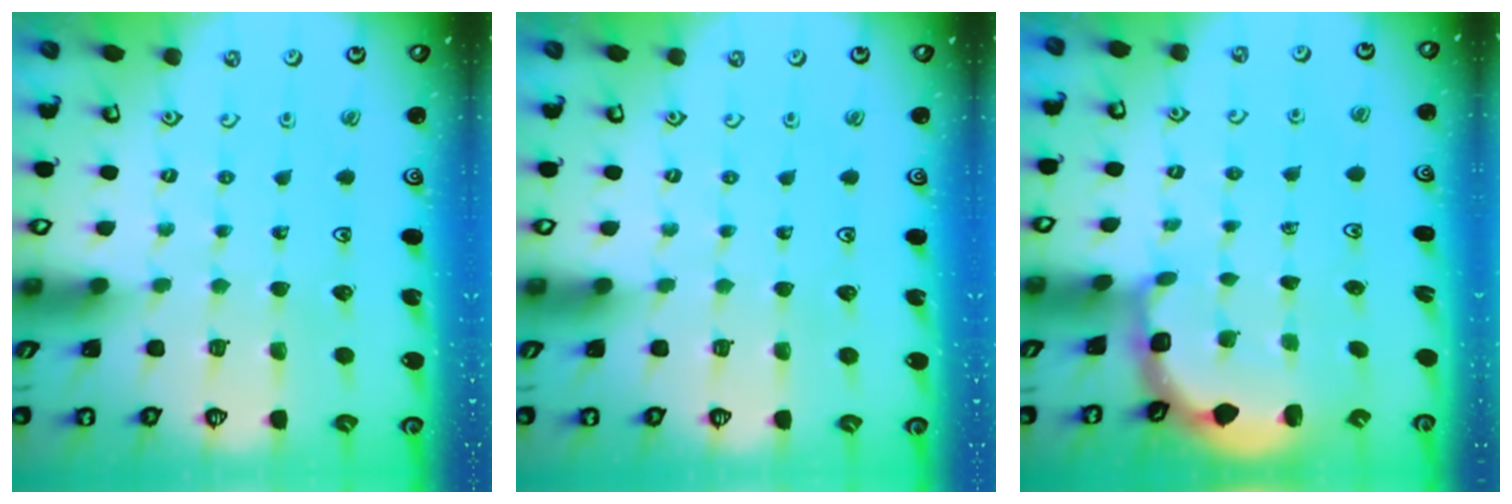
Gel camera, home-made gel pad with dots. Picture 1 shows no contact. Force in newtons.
{"total": 0.0}
{"total": 2.7, "press": 2.1, "slide": 1.7}